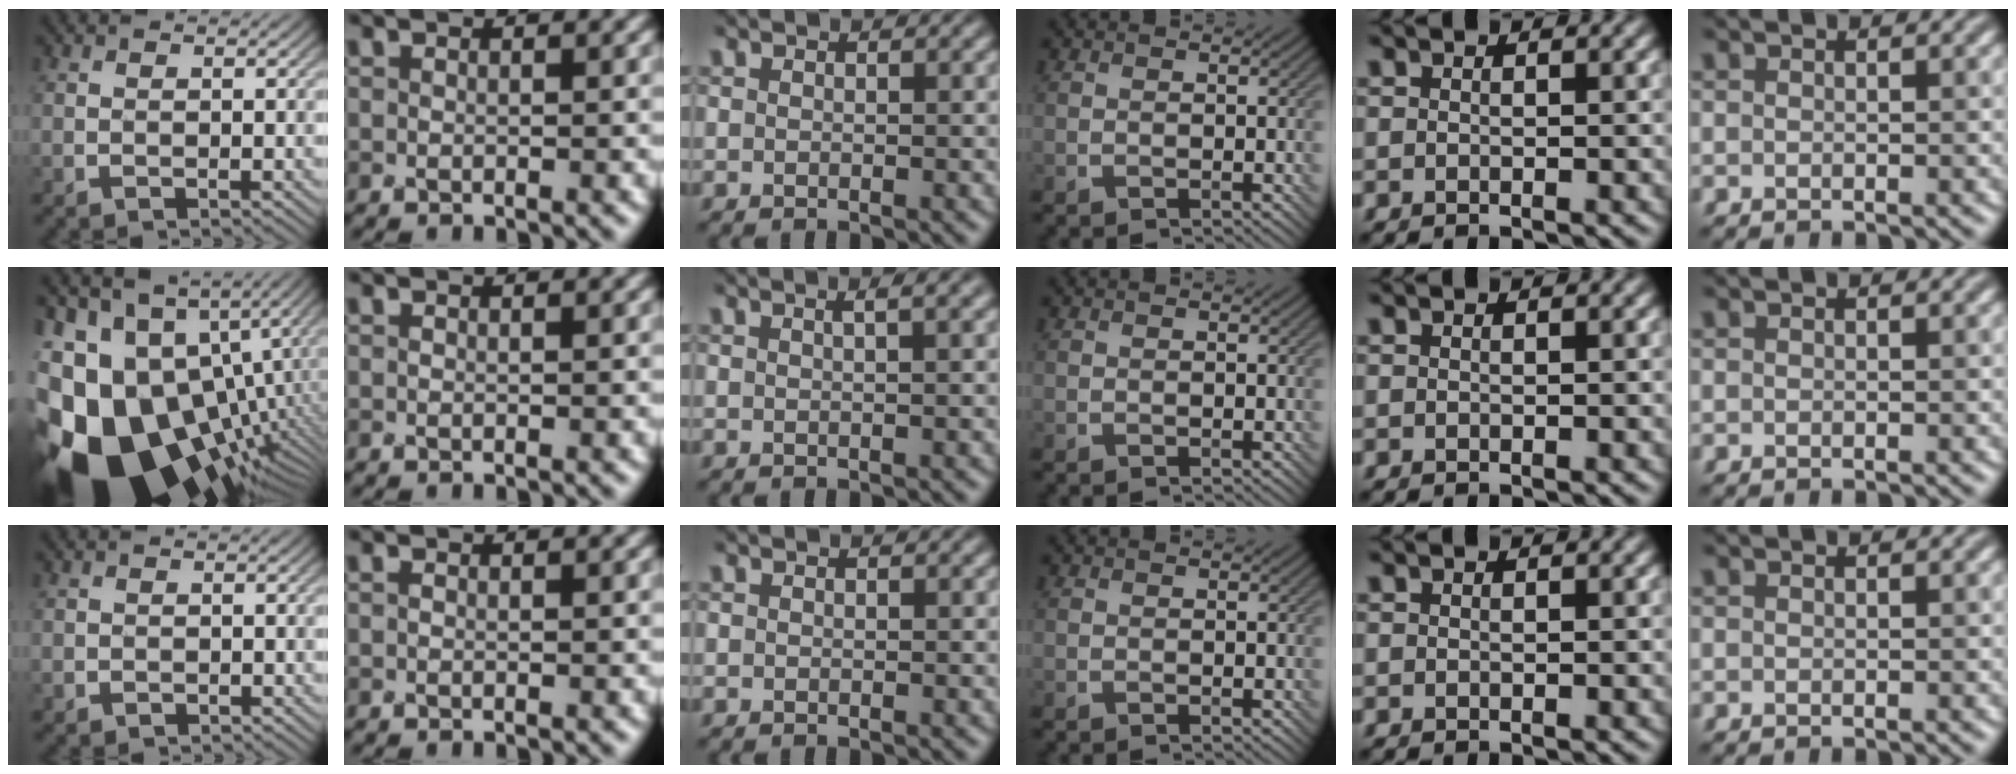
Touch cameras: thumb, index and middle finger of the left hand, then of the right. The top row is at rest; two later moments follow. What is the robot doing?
{"motion": "screw", "object": "bottle cap"}